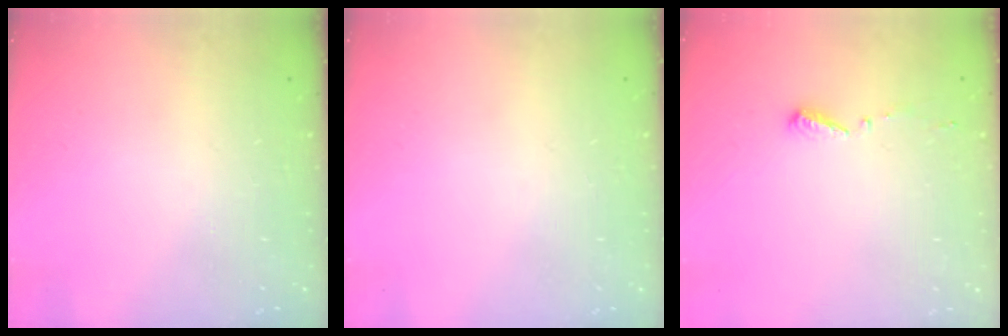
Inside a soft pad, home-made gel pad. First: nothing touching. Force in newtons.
{"total": 0.0}
{"total": 3.5, "press": 3.5, "slide": 0.3}